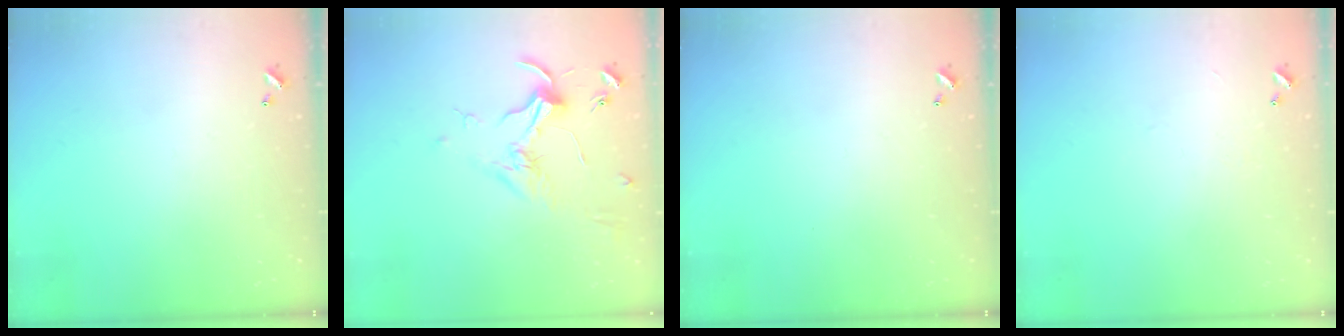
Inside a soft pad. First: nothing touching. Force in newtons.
{"total": 1.7, "press": 1.5, "slide": 0.7}
{"total": 0.0}
{"total": 2.3, "press": 2.3, "slide": 0.4}